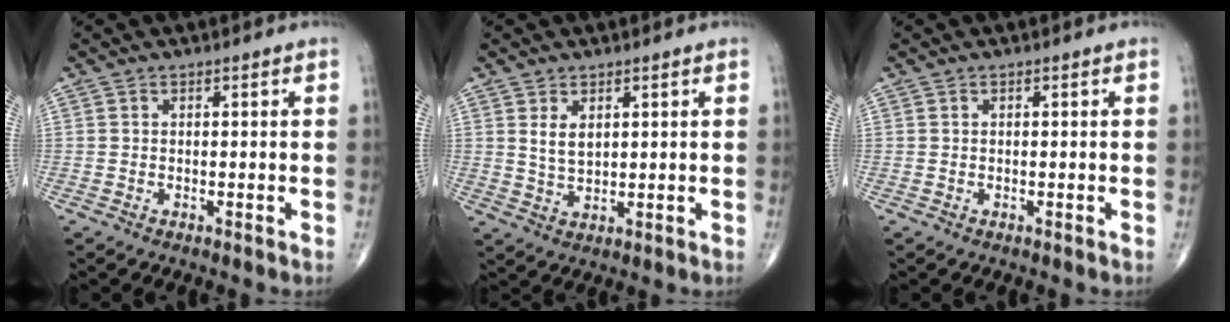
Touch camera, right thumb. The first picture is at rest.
{"total": 3.6, "force": [1.4, 2.0, 2.6], "torque": [-0.042, -0.014, 0.033]}
{"total": 0.0}